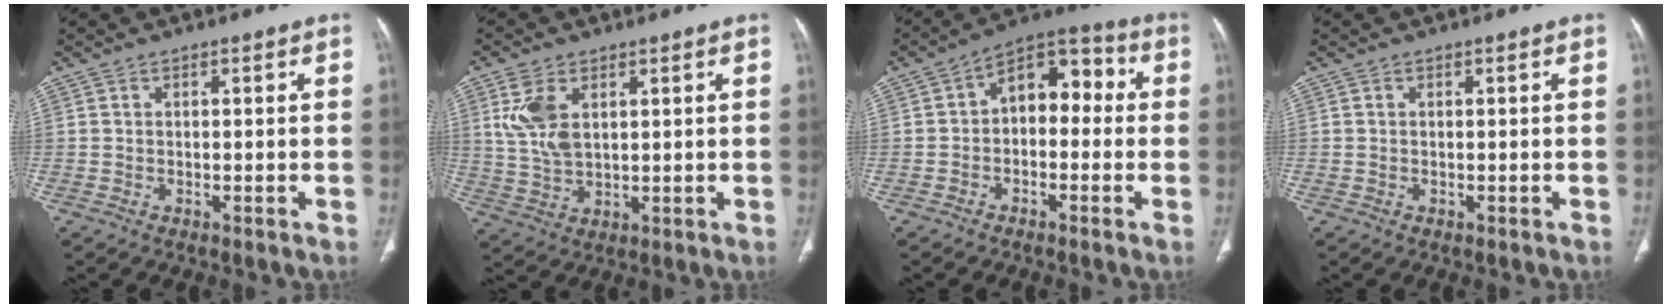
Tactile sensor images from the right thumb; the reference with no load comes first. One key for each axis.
{"total": 7.9, "fx": 2.8, "fy": 4.5, "fz": 5.8, "tx": -0.119, "ty": -0.005, "tz": 0.064}
{"total": 10.0, "fx": 0.1, "fy": 6.5, "fz": 7.6, "tx": -0.074, "ty": 0.043, "tz": -0.017}
{"total": 0.0}